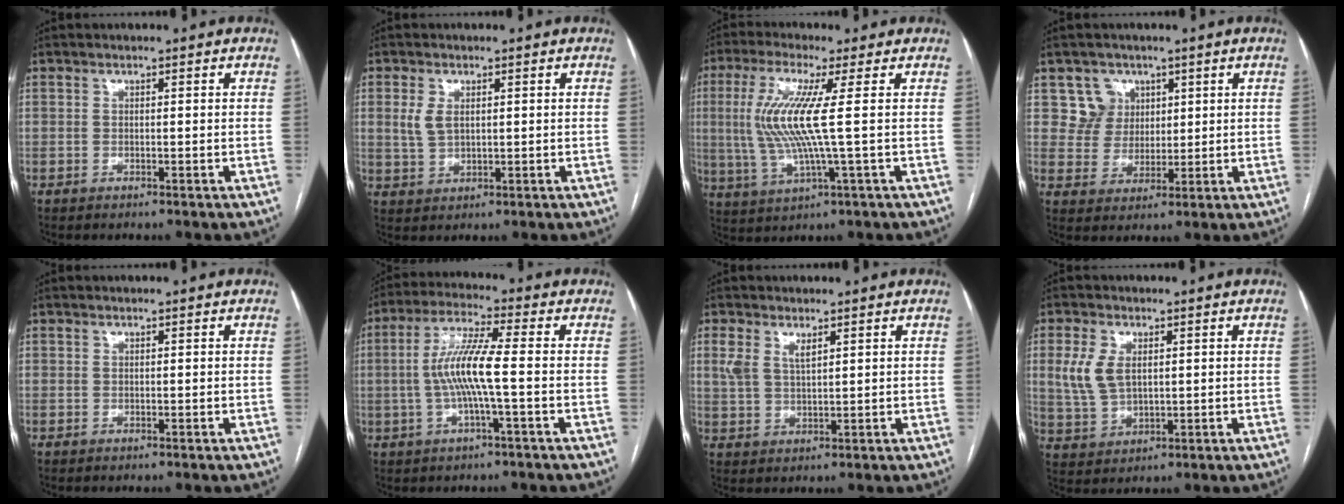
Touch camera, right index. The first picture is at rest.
{"total": 3.6, "force": [1.0, 2.1, 2.7], "torque": [-0.062, 0.006, 0.026]}
{"total": 10.4, "force": [1.0, -0.2, 10.4], "torque": [-0.236, -0.005, 0.018]}
{"total": 5.6, "force": [2.5, 4.9, -0.3], "torque": [0.005, 0.011, 0.053]}
{"total": 0.0}
{"total": 8.9, "force": [-0.8, 0.3, 8.9], "torque": [-0.178, 0.011, -0.022]}
{"total": 4.3, "force": [2.7, 1.8, 2.8], "torque": [-0.075, 0.015, 0.059]}
{"total": 6.6, "force": [1.6, 4.0, 5.0], "torque": [-0.120, 0.010, 0.039]}